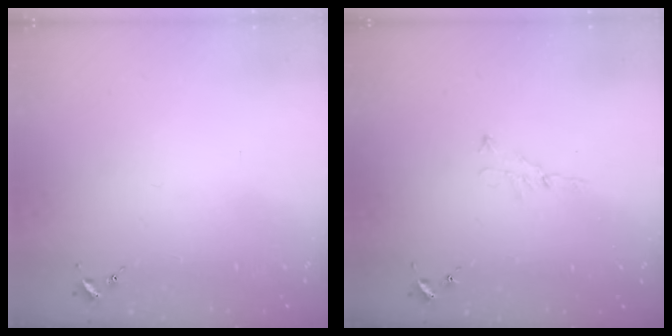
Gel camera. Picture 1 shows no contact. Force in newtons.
{"total": 3.7, "press": 3.6, "slide": 0.4}